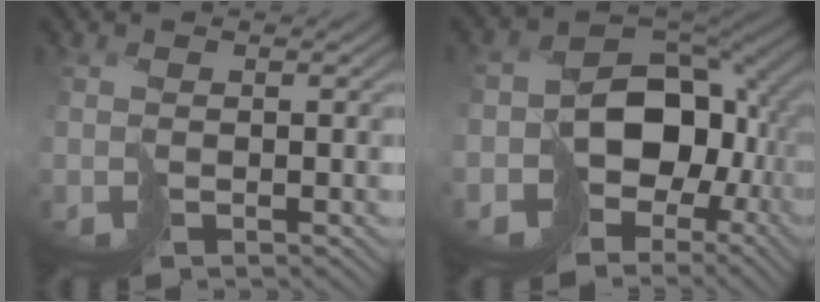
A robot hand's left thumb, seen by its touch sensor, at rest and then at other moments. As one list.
[{"total": 15.6, "force": [-4.1, 12.0, 9.0], "torque": [-0.172, -0.024, -0.059]}]